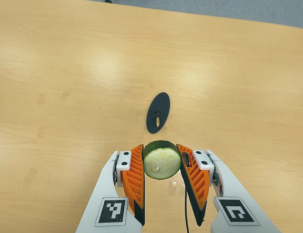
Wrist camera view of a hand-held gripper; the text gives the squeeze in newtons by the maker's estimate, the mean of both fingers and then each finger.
{"total": 11.3, "left": 11.0, "right": 11.7}